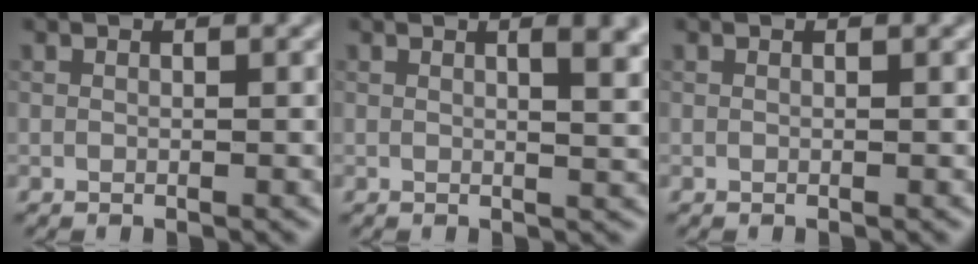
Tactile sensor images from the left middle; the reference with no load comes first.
{"total": 4.5, "force": [1.6, 1.8, 3.8], "torque": [-0.024, 0.012, 0.016]}
{"total": 0.0}